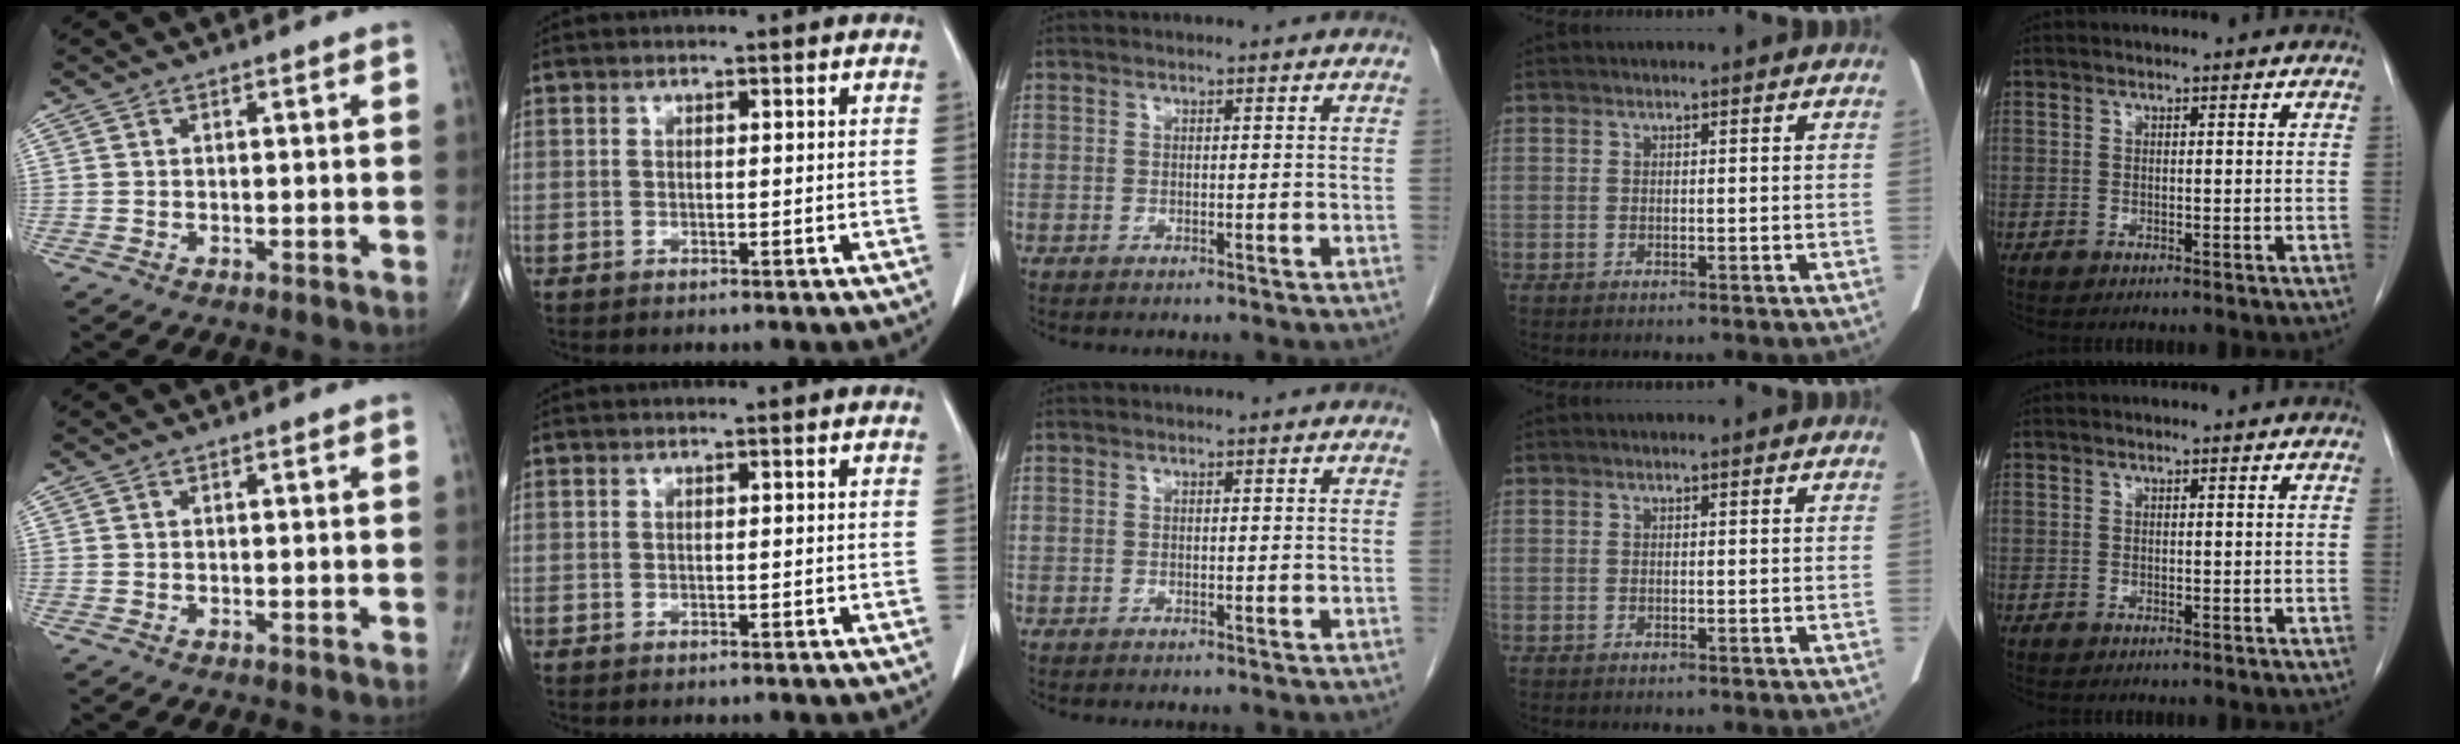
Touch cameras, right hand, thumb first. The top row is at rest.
{}